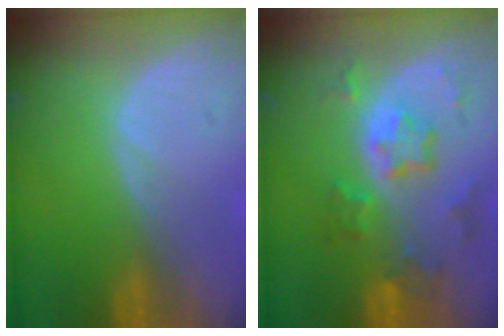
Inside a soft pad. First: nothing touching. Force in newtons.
{"total": 7.3, "press": 6.5, "slide": 3.2}